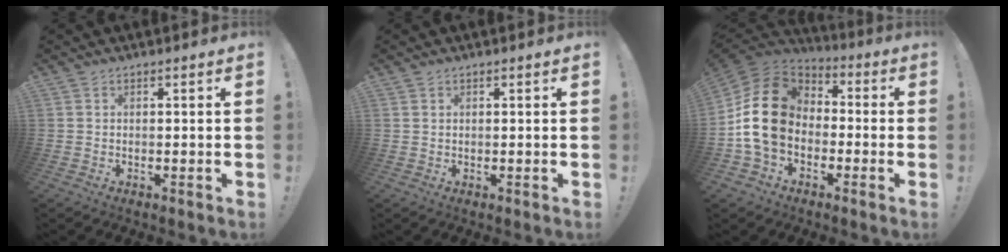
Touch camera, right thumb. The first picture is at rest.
{"total": 0.6, "force": [0.5, 0.2, 0.3], "torque": [-0.006, 0.000, 0.010]}
{"total": 19.3, "force": [-0.1, 14.7, 12.5], "torque": [-0.226, 0.025, 0.008]}